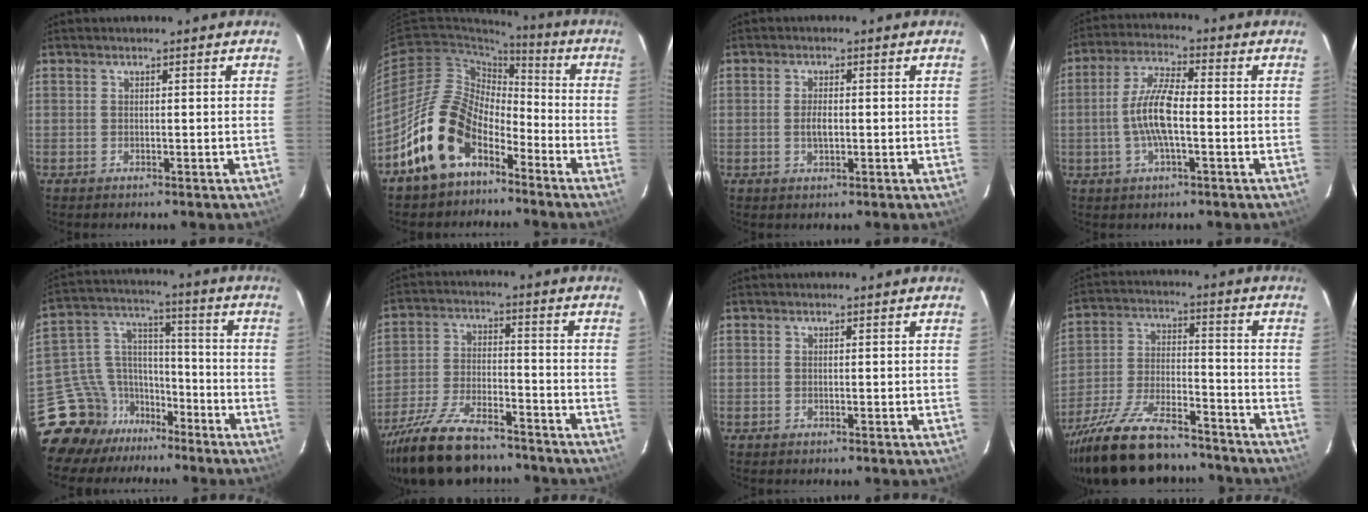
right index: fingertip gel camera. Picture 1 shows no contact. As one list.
[{"total": 15.8, "force": [-9.2, 9.5, 8.7], "torque": [-0.170, 0.018, -0.162]}, {"total": 2.4, "force": [-0.3, 0.9, 2.2], "torque": [-0.042, -0.001, -0.006]}, {"total": 8.4, "force": [-1.6, 1.9, 8.1], "torque": [-0.165, 0.006, -0.034]}, {"total": 13.9, "force": [-10.5, 8.7, 2.3], "torque": [-0.072, 0.064, -0.181]}, {"total": 20.3, "force": [-16.6, 6.8, 9.6], "torque": [-0.206, -0.029, -0.276]}, {"total": 0.0}, {"total": 22.3, "force": [-18.2, 7.2, 10.7], "torque": [-0.214, -0.027, -0.290]}]